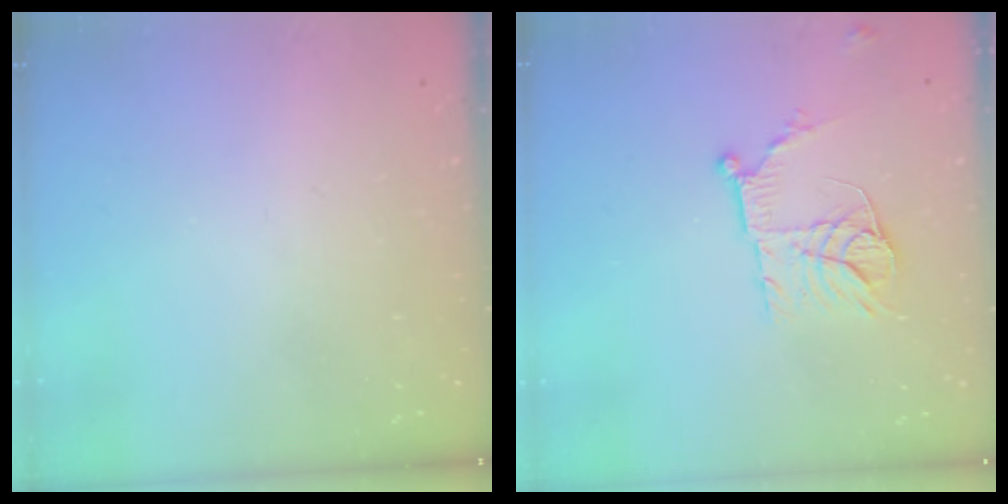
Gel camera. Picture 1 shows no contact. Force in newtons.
{"total": 12.2, "press": 12.1, "slide": 1.1}